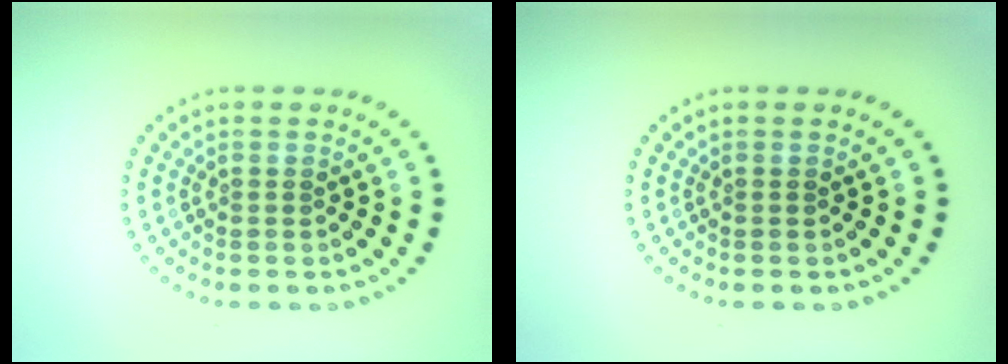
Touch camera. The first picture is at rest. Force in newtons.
{"total": 0.0}